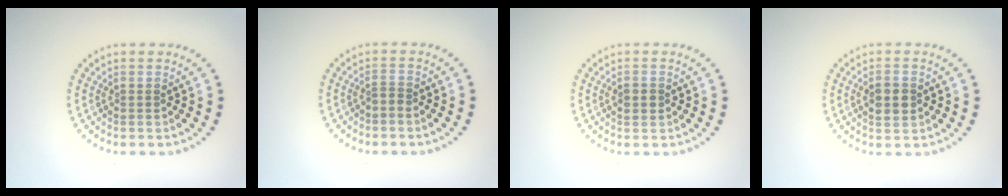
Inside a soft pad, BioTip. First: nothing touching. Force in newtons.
{"total": 0.8, "press": 0.5, "slide": 0.6}
{"total": 1.7, "press": 1.7, "slide": 0.1}
{"total": 2.4, "press": 2.4, "slide": 0.1}